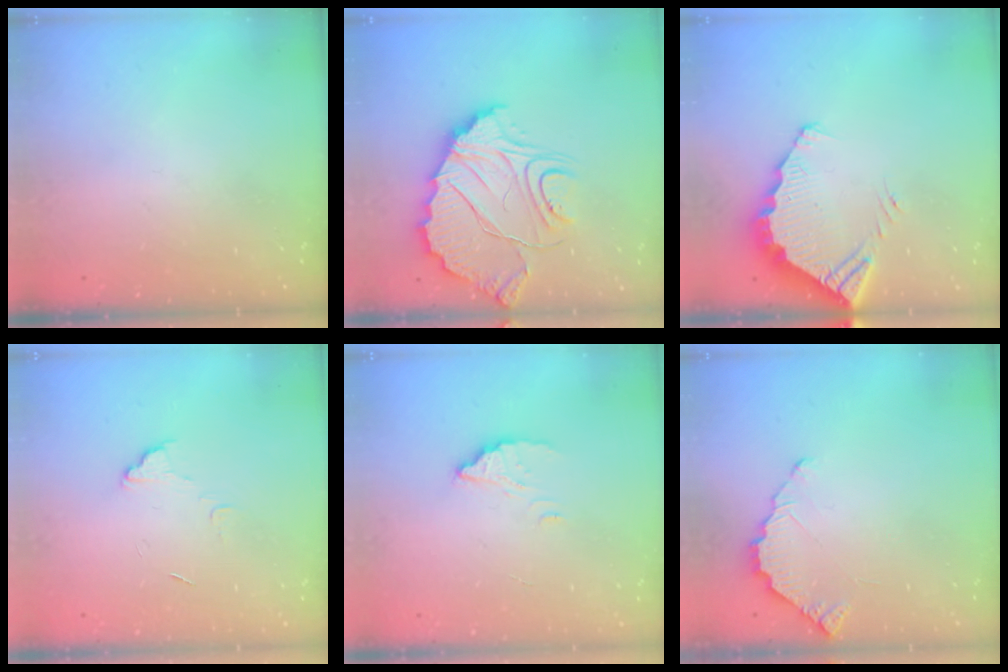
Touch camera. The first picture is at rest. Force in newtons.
{"total": 14.1, "press": 14.0, "slide": 1.2}
{"total": 4.4, "press": 4.4, "slide": 0.2}
{"total": 4.3, "press": 4.3, "slide": 0.3}
{"total": 2.6, "press": 2.6, "slide": 0.2}
{"total": 2.8, "press": 2.8, "slide": 0.3}